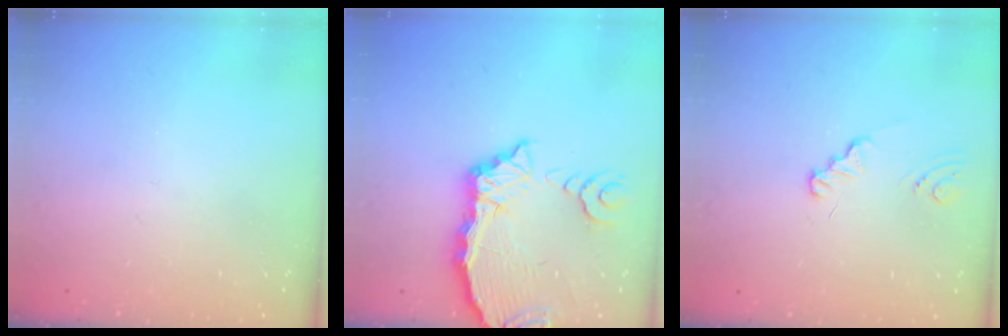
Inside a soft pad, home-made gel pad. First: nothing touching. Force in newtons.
{"total": 11.4, "press": 11.3, "slide": 1.4}
{"total": 1.1, "press": 1.1, "slide": 0.1}